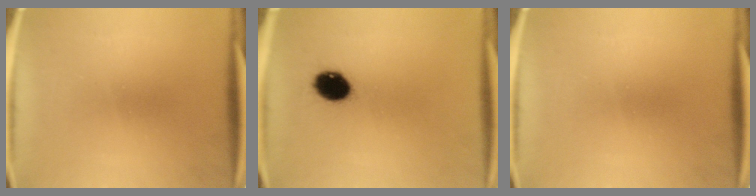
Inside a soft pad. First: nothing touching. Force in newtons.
{"total": 7.8}
{"total": 0.0}